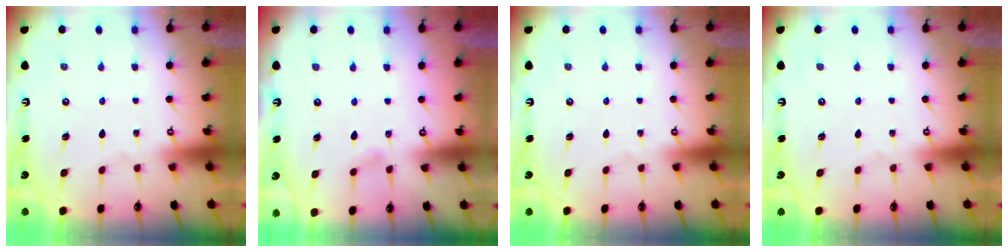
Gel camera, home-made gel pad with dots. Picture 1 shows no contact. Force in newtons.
{"total": 3.7, "press": 3.6, "slide": 0.4}
{"total": 0.0}
{"total": 0.0}